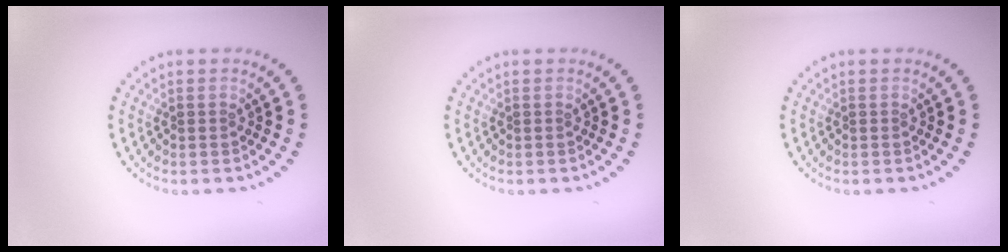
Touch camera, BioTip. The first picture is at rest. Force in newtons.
{"total": 0.0}
{"total": 0.0}